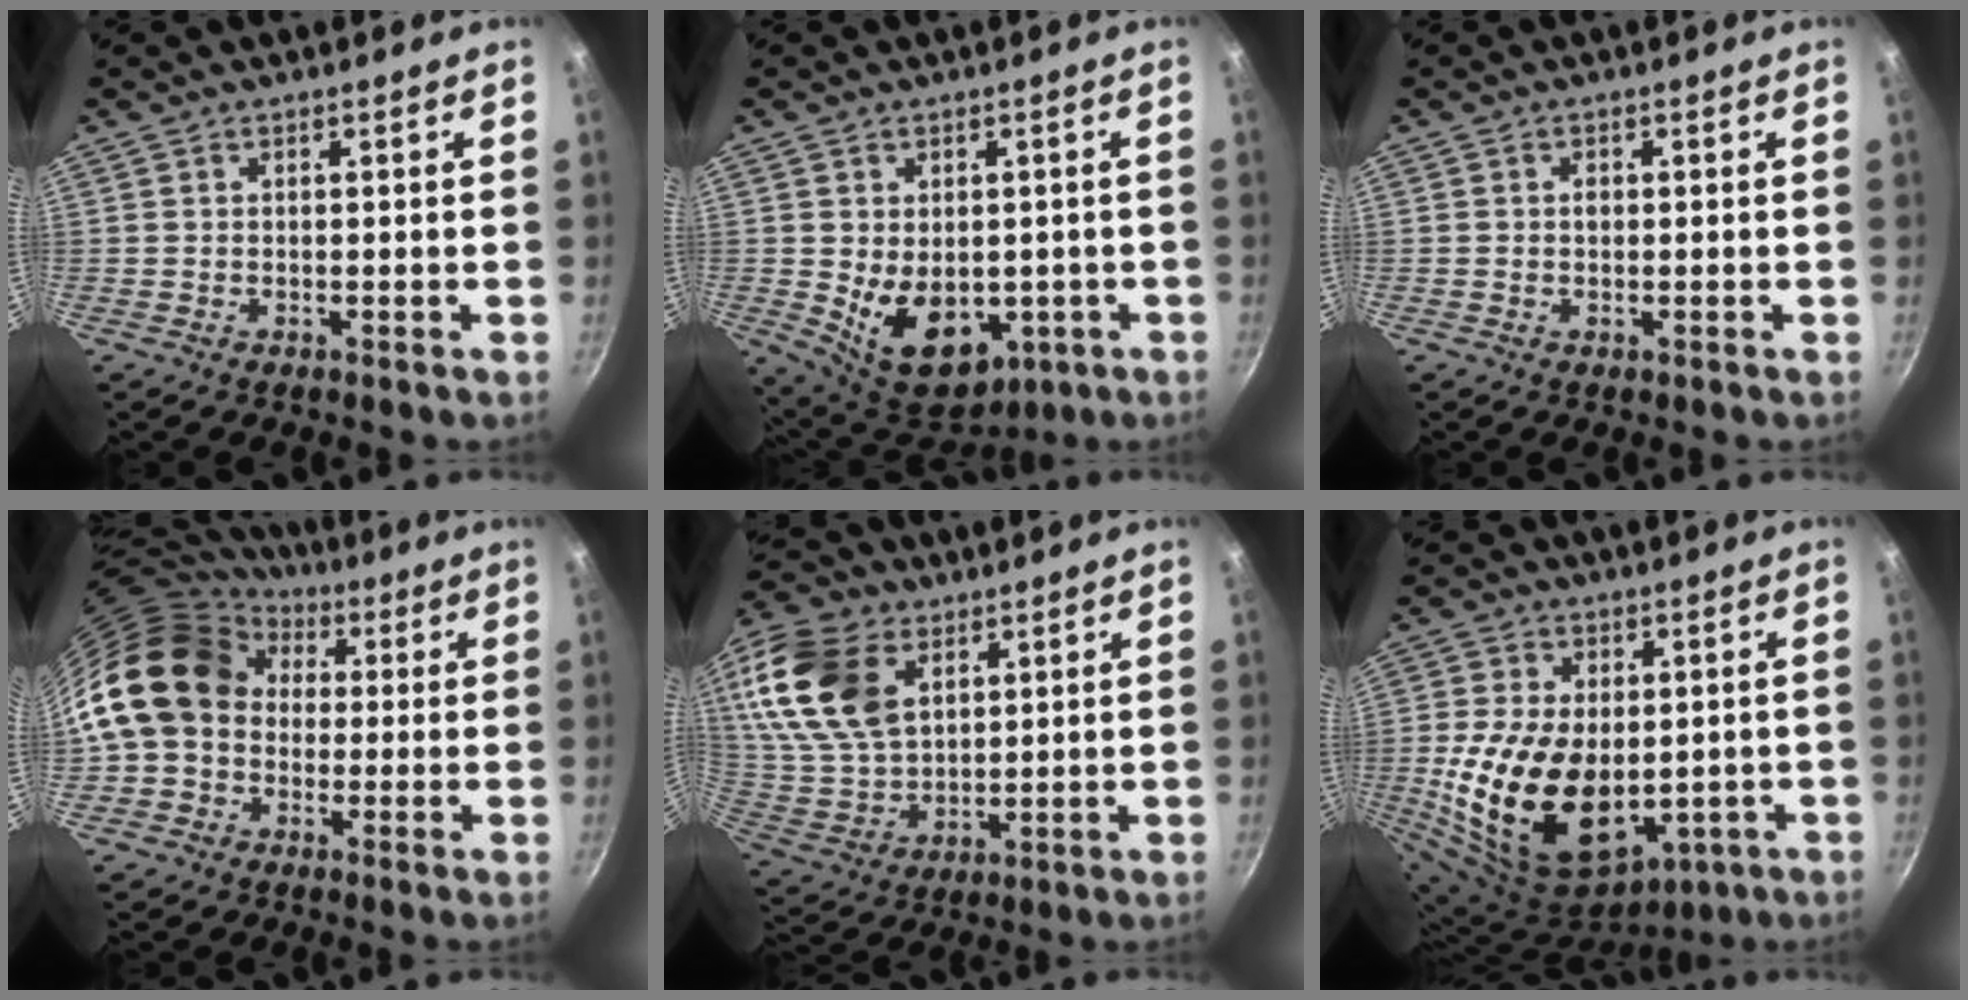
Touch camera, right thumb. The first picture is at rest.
{"total": 13.3, "force": [-2.3, 9.2, 9.4], "torque": [-0.111, -0.015, -0.005]}
{"total": 1.3, "force": [0.0, 1.0, 0.9], "torque": [-0.012, 0.000, -0.001]}
{"total": 16.3, "force": [2.3, 13.3, 9.2], "torque": [-0.149, 0.035, 0.027]}
{"total": 20.5, "force": [7.9, 13.4, 13.4], "torque": [-0.257, -0.020, 0.159]}
{"total": 21.0, "force": [-2.0, 13.7, 15.9], "torque": [-0.285, -0.010, -0.012]}